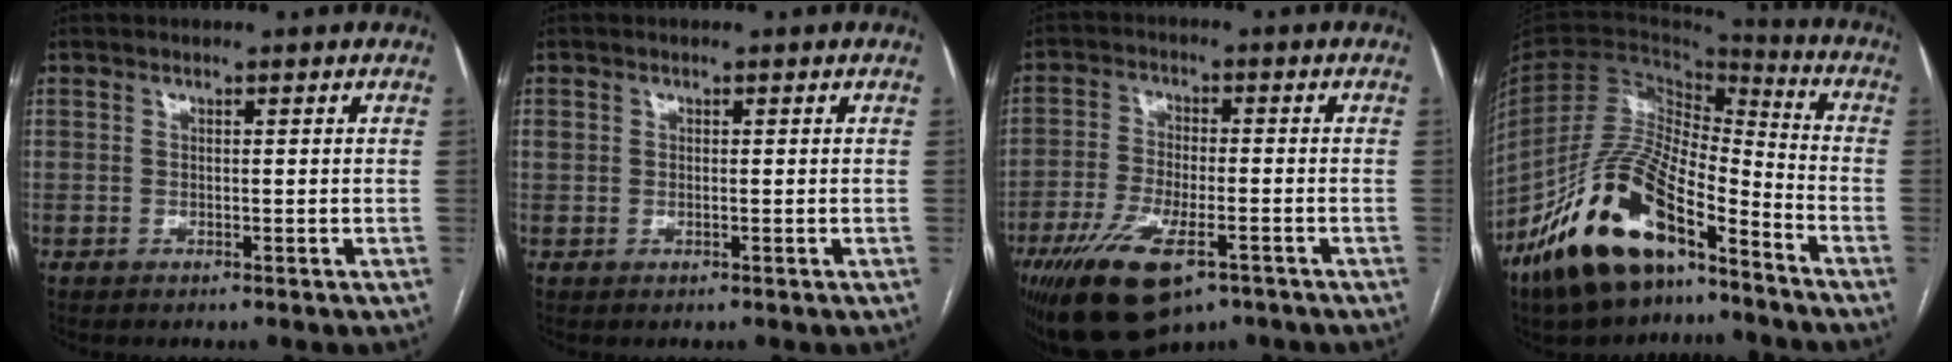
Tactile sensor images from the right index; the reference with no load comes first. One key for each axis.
{"total": 1.0, "fx": 0.2, "fy": 0.8, "fz": 0.5, "tx": -0.015, "ty": 0.008, "tz": 0.006}
{"total": 12.7, "fx": -7.4, "fy": 4.6, "fz": 9.3, "tx": -0.174, "ty": -0.016, "tz": -0.120}
{"total": 19.5, "fx": -13.3, "fy": 6.6, "fz": 12.6, "tx": -0.260, "ty": -0.004, "tz": -0.244}